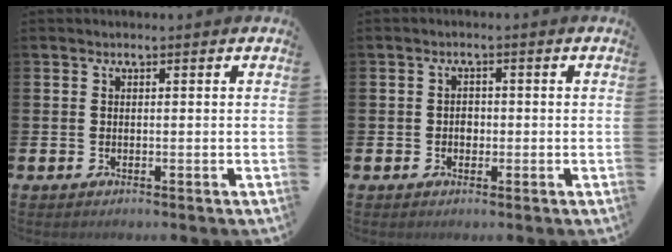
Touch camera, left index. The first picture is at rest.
{"total": 1.5, "force": [-0.3, 1.3, 0.8], "torque": [-0.004, 0.001, -0.010]}